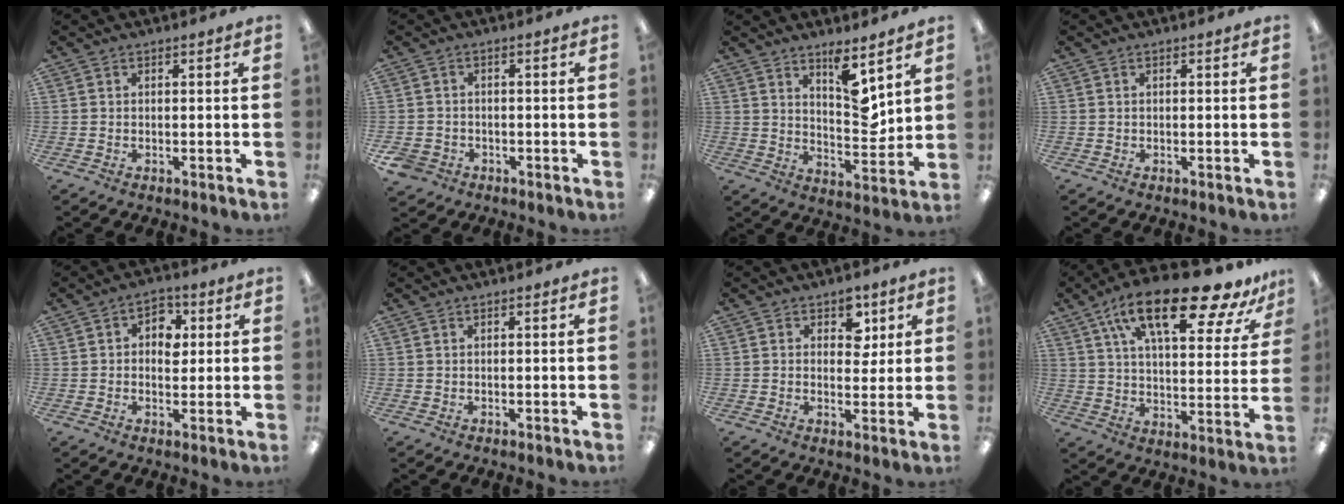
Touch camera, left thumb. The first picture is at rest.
{"total": 2.8, "force": [-1.8, 2.1, 0.5], "torque": [-0.023, 0.002, -0.038]}
{"total": 9.3, "force": [6.4, 3.2, 5.9], "torque": [-0.079, -0.048, 0.105]}
{"total": 0.0}
{"total": 5.6, "force": [0.8, 4.2, 3.6], "torque": [-0.034, -0.003, 0.006]}
{"total": 0.0}
{"total": 5.8, "force": [2.6, 3.9, 3.5], "torque": [-0.028, -0.009, 0.039]}
{"total": 21.6, "force": [14.5, 6.8, 14.5], "torque": [-0.233, -0.078, 0.234]}